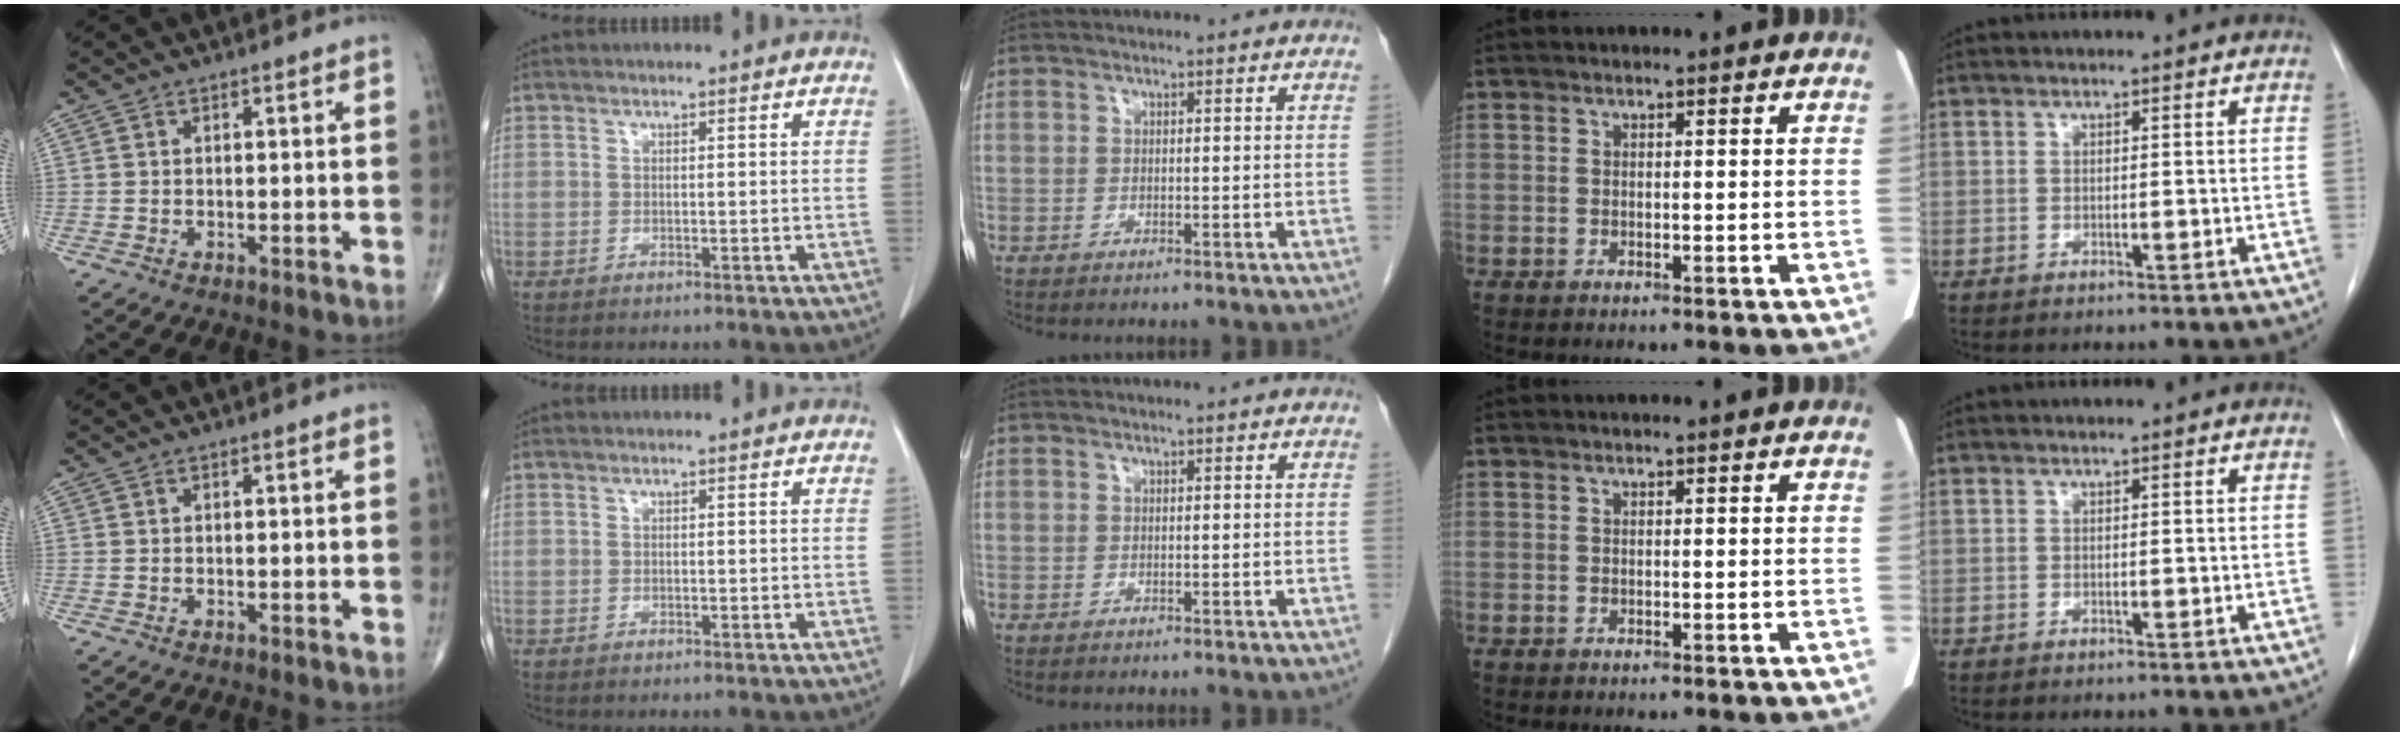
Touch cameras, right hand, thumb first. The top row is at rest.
{}